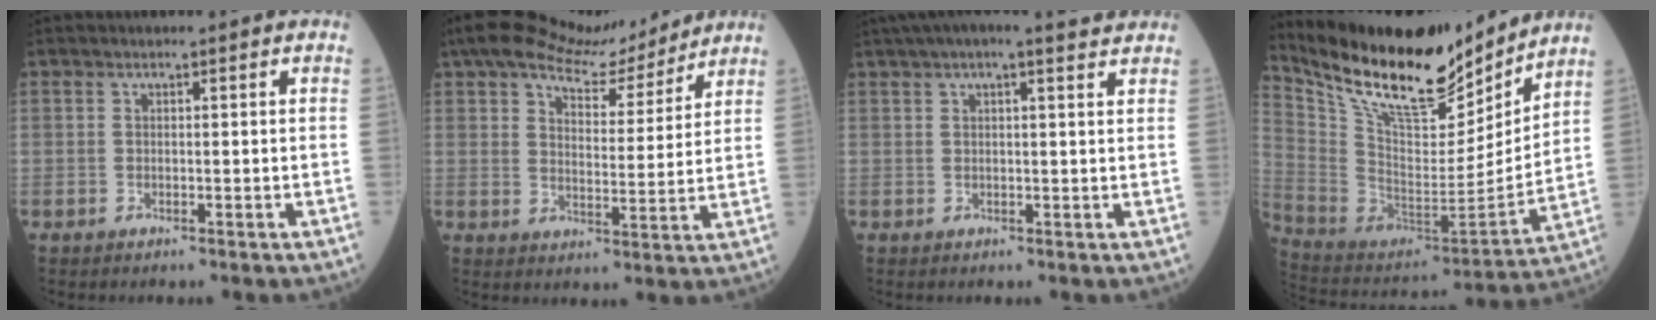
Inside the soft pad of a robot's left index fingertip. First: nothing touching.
{"total": 12.5, "force": [11.1, 3.2, 4.8], "torque": [-0.081, 0.012, 0.168]}
{"total": 8.7, "force": [7.2, 1.1, 4.8], "torque": [-0.081, 0.038, 0.091]}
{"total": 21.7, "force": [18.4, 5.3, 10.1], "torque": [-0.196, -0.025, 0.319]}